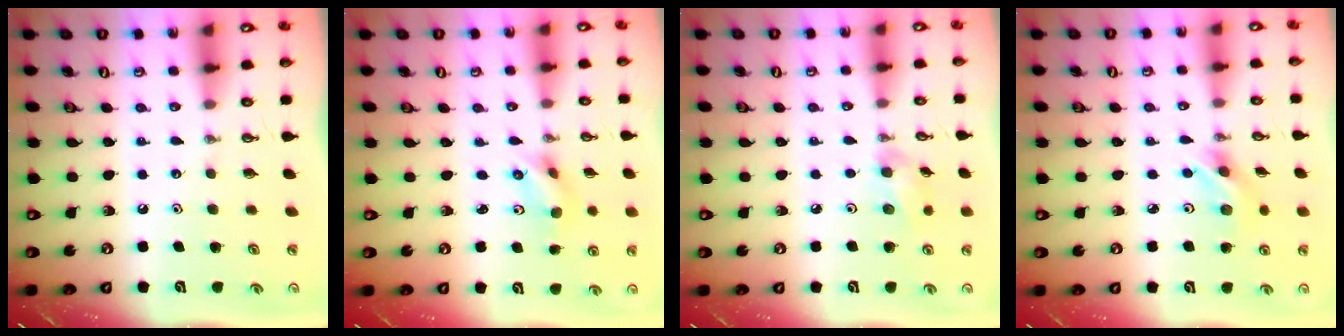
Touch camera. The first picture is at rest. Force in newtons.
{"total": 6.9, "press": 2.5, "slide": 6.5}
{"total": 6.7, "press": 6.3, "slide": 2.2}
{"total": 5.7, "press": 5.7, "slide": 0.2}